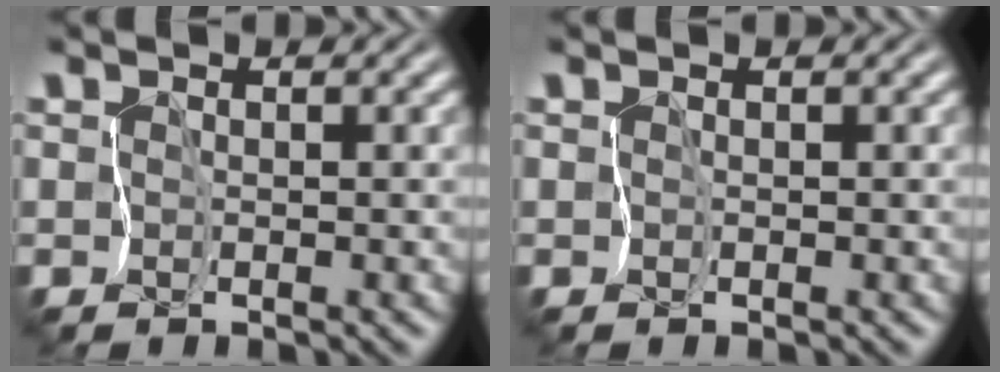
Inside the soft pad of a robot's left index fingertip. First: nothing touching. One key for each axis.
{"total": 0.0}